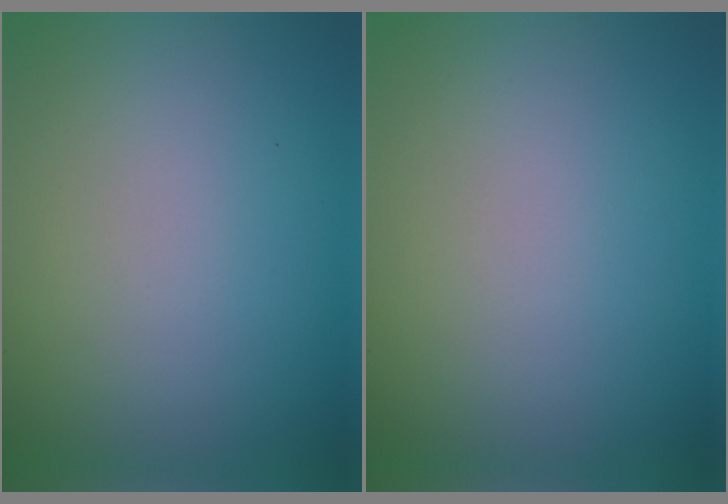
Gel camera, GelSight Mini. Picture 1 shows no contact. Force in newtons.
{"total": 0.0}